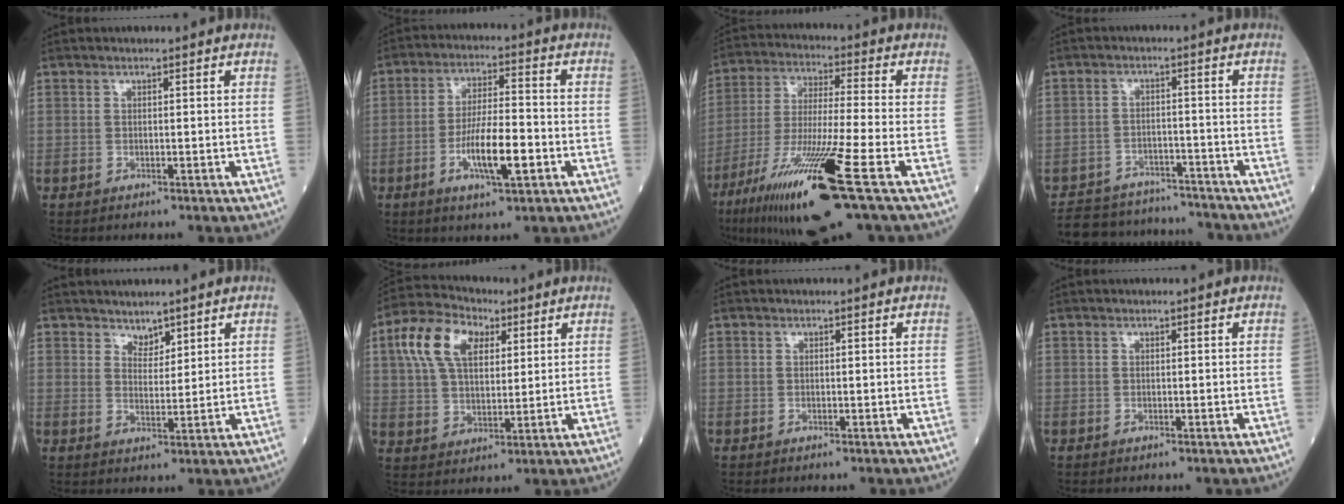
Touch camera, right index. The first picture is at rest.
{"total": 9.4, "force": [-3.1, 1.8, 8.6], "torque": [-0.160, -0.001, -0.054]}
{"total": 18.8, "force": [-9.5, 0.3, 16.2], "torque": [-0.310, -0.051, -0.173]}
{"total": 14.1, "force": [-13.1, 4.2, 2.9], "torque": [-0.050, 0.018, -0.184]}
{"total": 2.7, "force": [2.3, 1.2, 0.6], "torque": [-0.006, -0.002, 0.042]}
{"total": 11.4, "force": [4.5, 6.6, 8.2], "torque": [-0.179, 0.036, 0.082]}
{"total": 0.0}
{"total": 0.0}